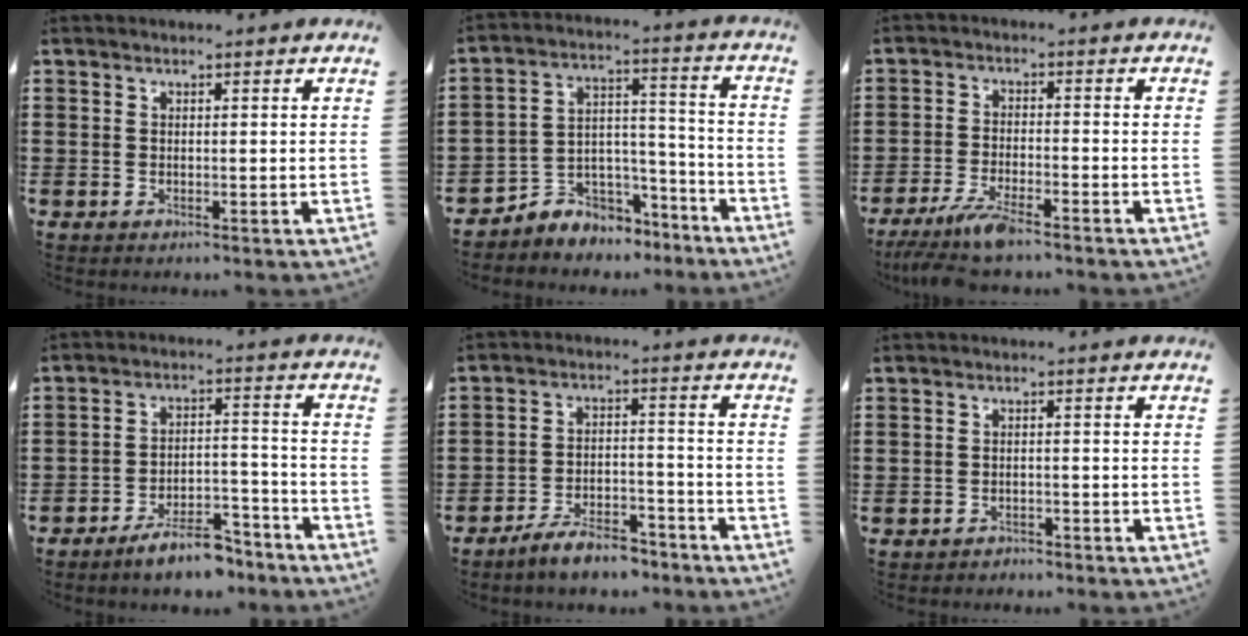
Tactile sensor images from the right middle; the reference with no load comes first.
{"total": 5.1, "force": [-4.3, 2.7, -0.4], "torque": [-0.001, 0.011, -0.088]}
{"total": 6.0, "force": [-4.7, 0.8, 3.6], "torque": [-0.092, -0.020, -0.093]}
{"total": 7.5, "force": [-6.5, 2.0, 3.2], "torque": [-0.055, 0.017, -0.122]}
{"total": 6.3, "force": [-5.8, 1.2, 2.1], "torque": [-0.043, 0.008, -0.113]}
{"total": 1.6, "force": [-1.4, 0.6, -0.2], "torque": [-0.002, 0.003, -0.034]}